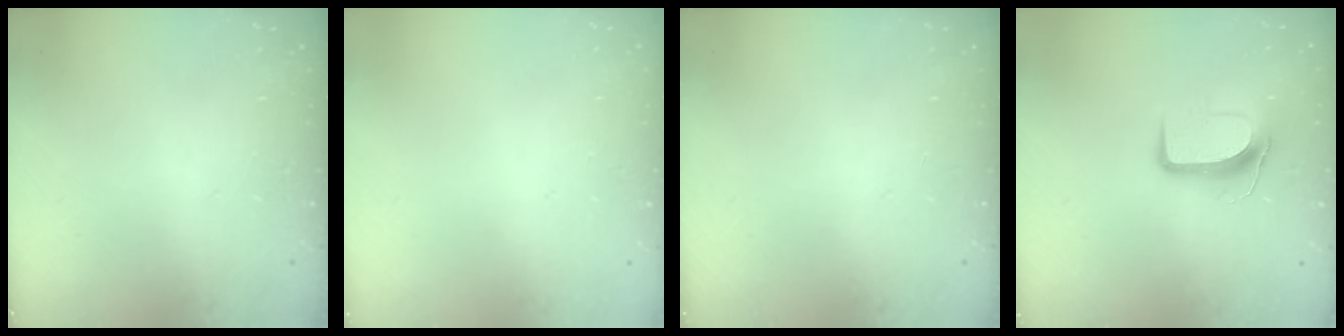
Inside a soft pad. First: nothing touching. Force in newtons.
{"total": 0.0}
{"total": 0.0}
{"total": 8.8, "press": 8.7, "slide": 1.0}